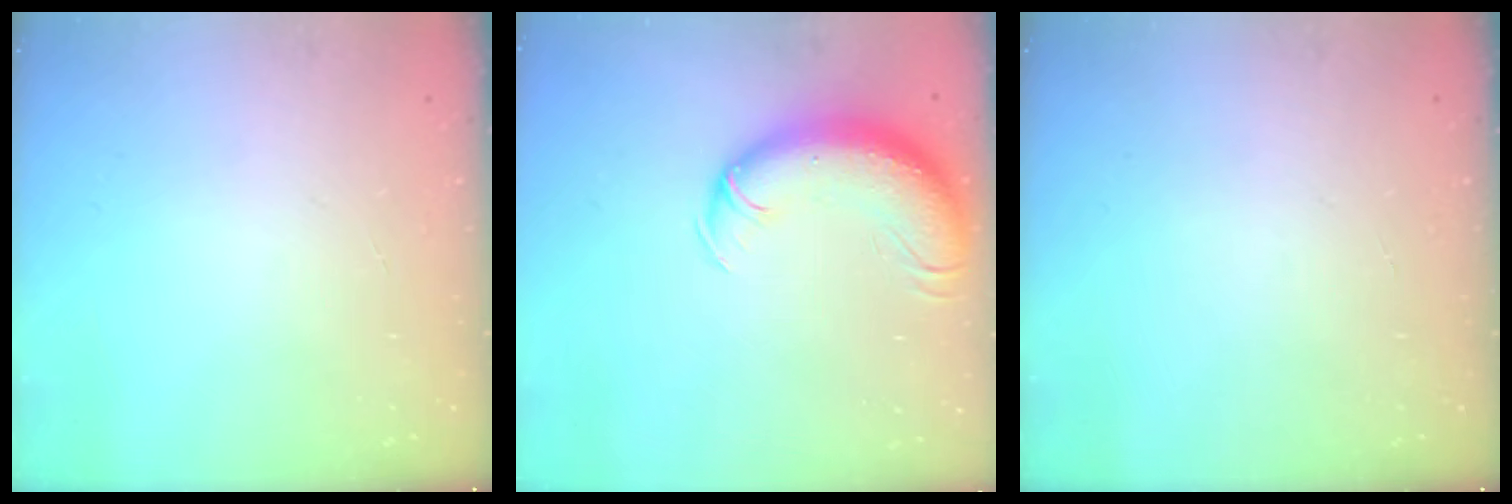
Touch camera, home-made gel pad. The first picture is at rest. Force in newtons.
{"total": 12.5, "press": 12.1, "slide": 3.1}
{"total": 0.0}